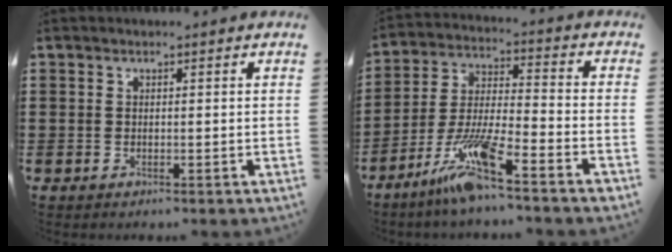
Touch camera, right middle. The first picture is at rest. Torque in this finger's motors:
{"motor_torque": [1.49, -0.65, 0.48, 0.21]}